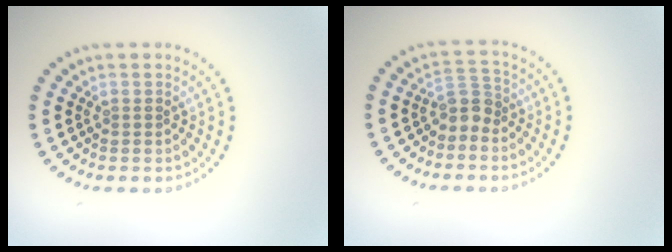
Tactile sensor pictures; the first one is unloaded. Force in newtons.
{"total": 2.2, "press": 1.8, "slide": 1.4}